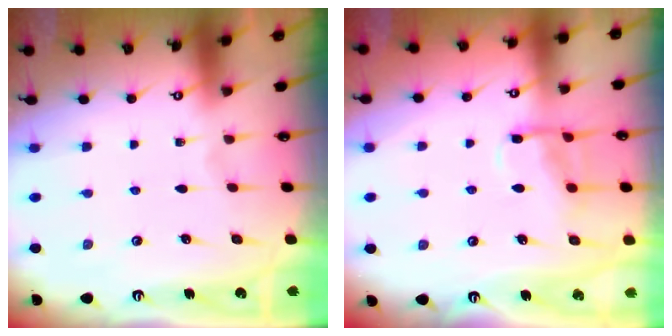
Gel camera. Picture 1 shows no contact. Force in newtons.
{"total": 10.8, "press": 10.8, "slide": 1.1}